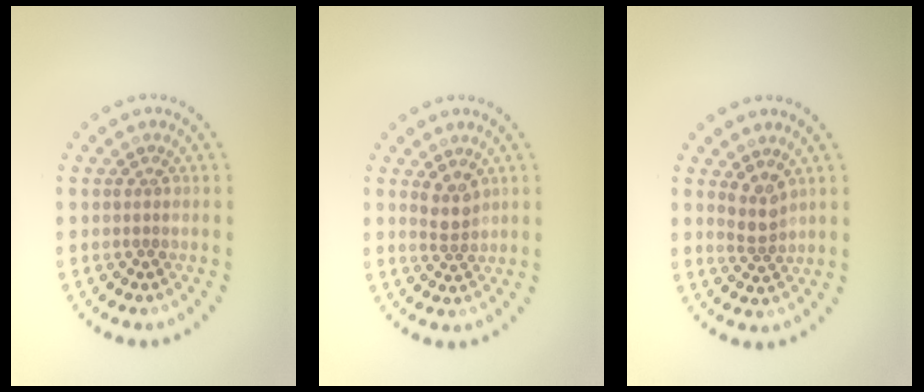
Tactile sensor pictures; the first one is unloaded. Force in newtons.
{"total": 1.9, "press": 1.5, "slide": 1.2}
{"total": 2.0, "press": 1.6, "slide": 1.3}